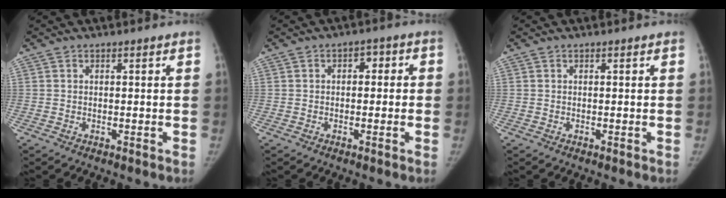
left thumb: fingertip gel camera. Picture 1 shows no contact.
{"total": 3.5, "force": [-0.1, 2.5, 2.5], "torque": [-0.011, 0.013, -0.011]}
{"total": 0.0}